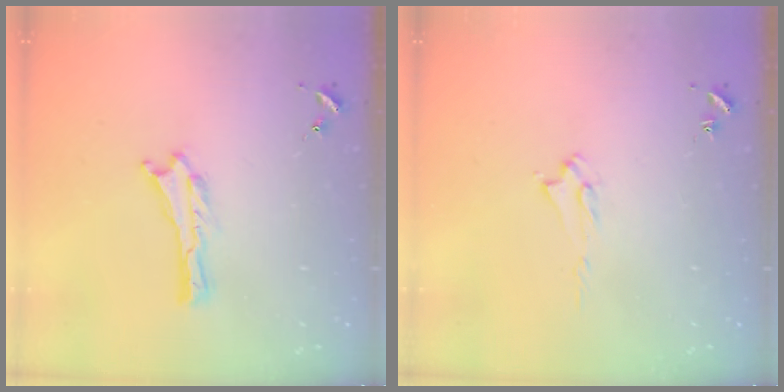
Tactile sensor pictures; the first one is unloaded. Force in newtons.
{"total": 1.9, "press": 1.8, "slide": 0.4}